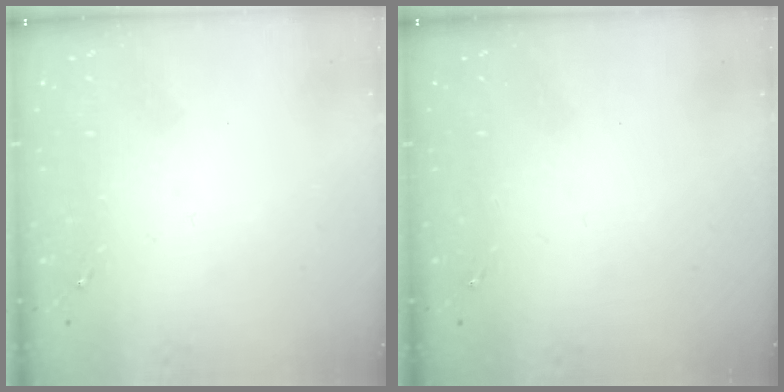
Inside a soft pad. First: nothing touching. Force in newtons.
{"total": 0.0}